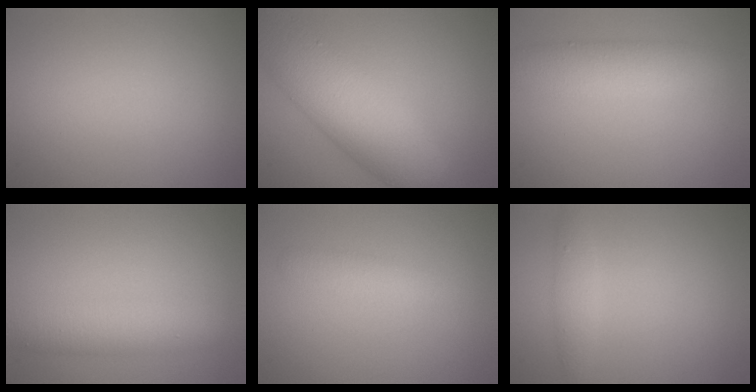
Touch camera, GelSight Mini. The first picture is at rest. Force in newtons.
{"total": 8.2, "press": 8.2, "slide": 0.2}
{"total": 4.0, "press": 4.0, "slide": 0.2}
{"total": 3.3, "press": 3.3, "slide": 0.1}
{"total": 1.8, "press": 1.8, "slide": 0.0}
{"total": 1.6, "press": 1.6, "slide": 0.0}